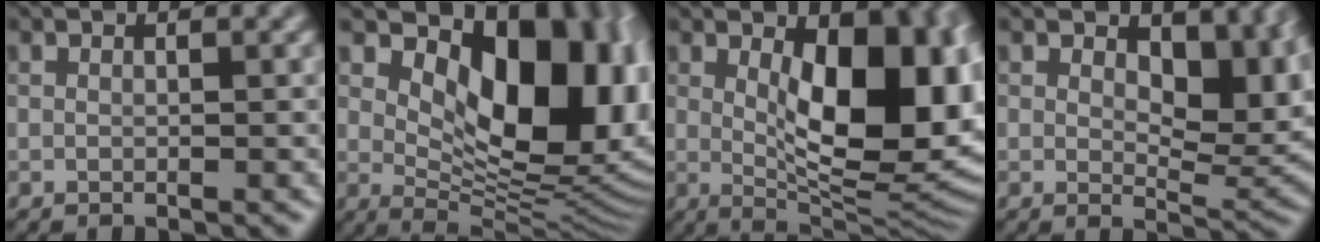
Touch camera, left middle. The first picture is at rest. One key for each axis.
{"total": 12.8, "fx": 3.7, "fy": 6.8, "fz": 10.2, "tx": -0.131, "ty": -0.009, "tz": 0.068}
{"total": 12.9, "fx": 1.8, "fy": 6.1, "fz": 11.3, "tx": -0.130, "ty": -0.007, "tz": 0.035}
{"total": 7.6, "fx": 2.6, "fy": 4.2, "fz": 5.8, "tx": -0.081, "ty": -0.015, "tz": 0.039}